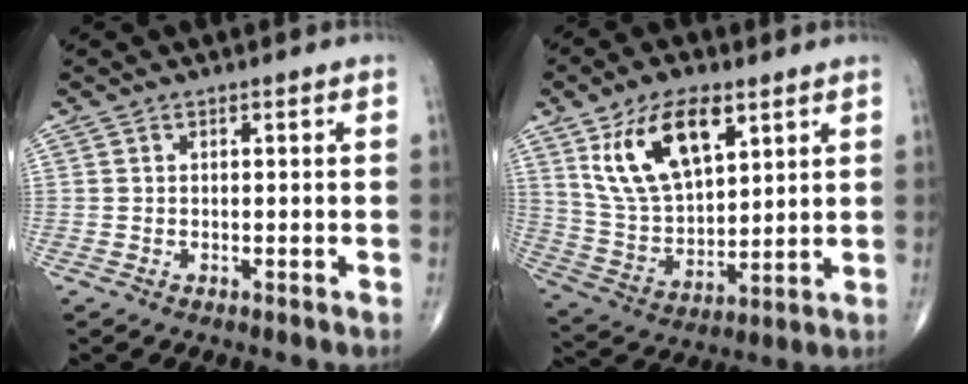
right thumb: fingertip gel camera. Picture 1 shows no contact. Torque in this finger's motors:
{"motor_torque": [-0.16, 3.24, 0.60, 0.58, 0.27]}